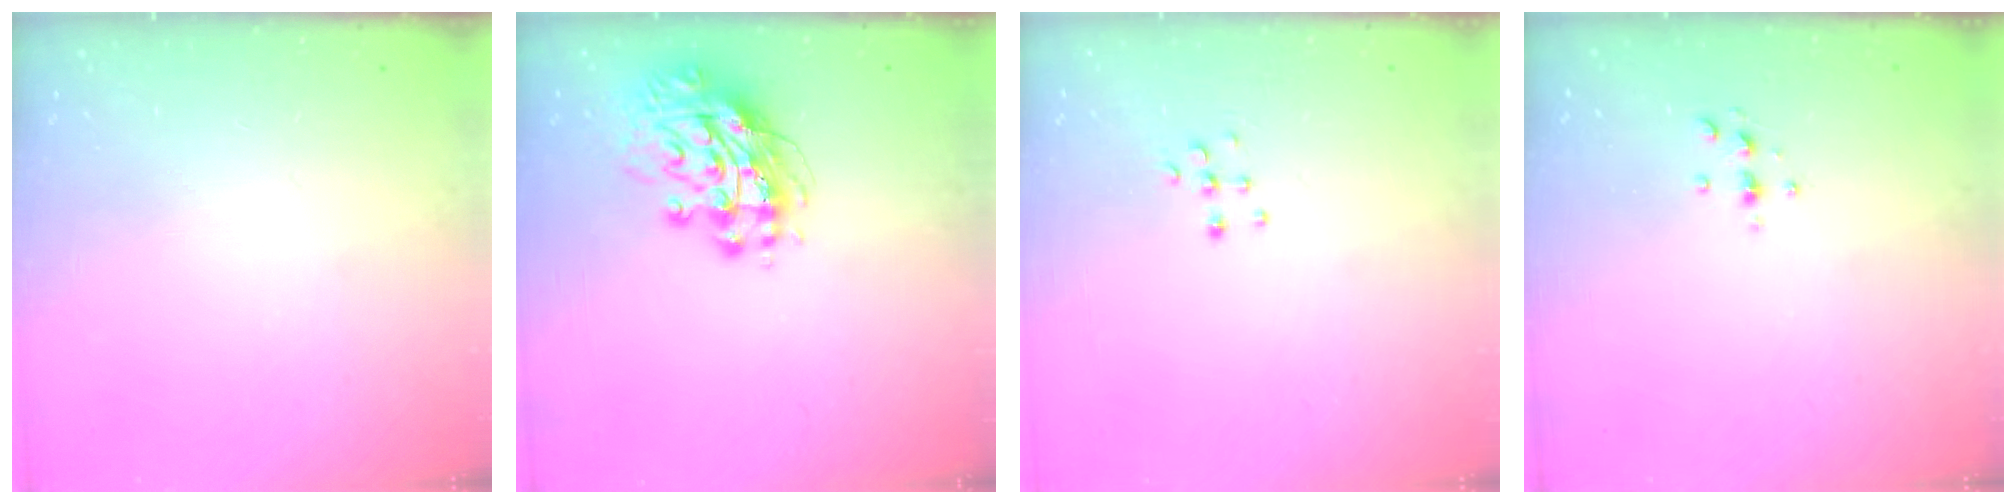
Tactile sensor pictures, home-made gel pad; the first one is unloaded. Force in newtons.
{"total": 13.5, "press": 13.4, "slide": 1.5}
{"total": 5.9, "press": 5.9, "slide": 0.4}
{"total": 3.0, "press": 3.0, "slide": 0.4}